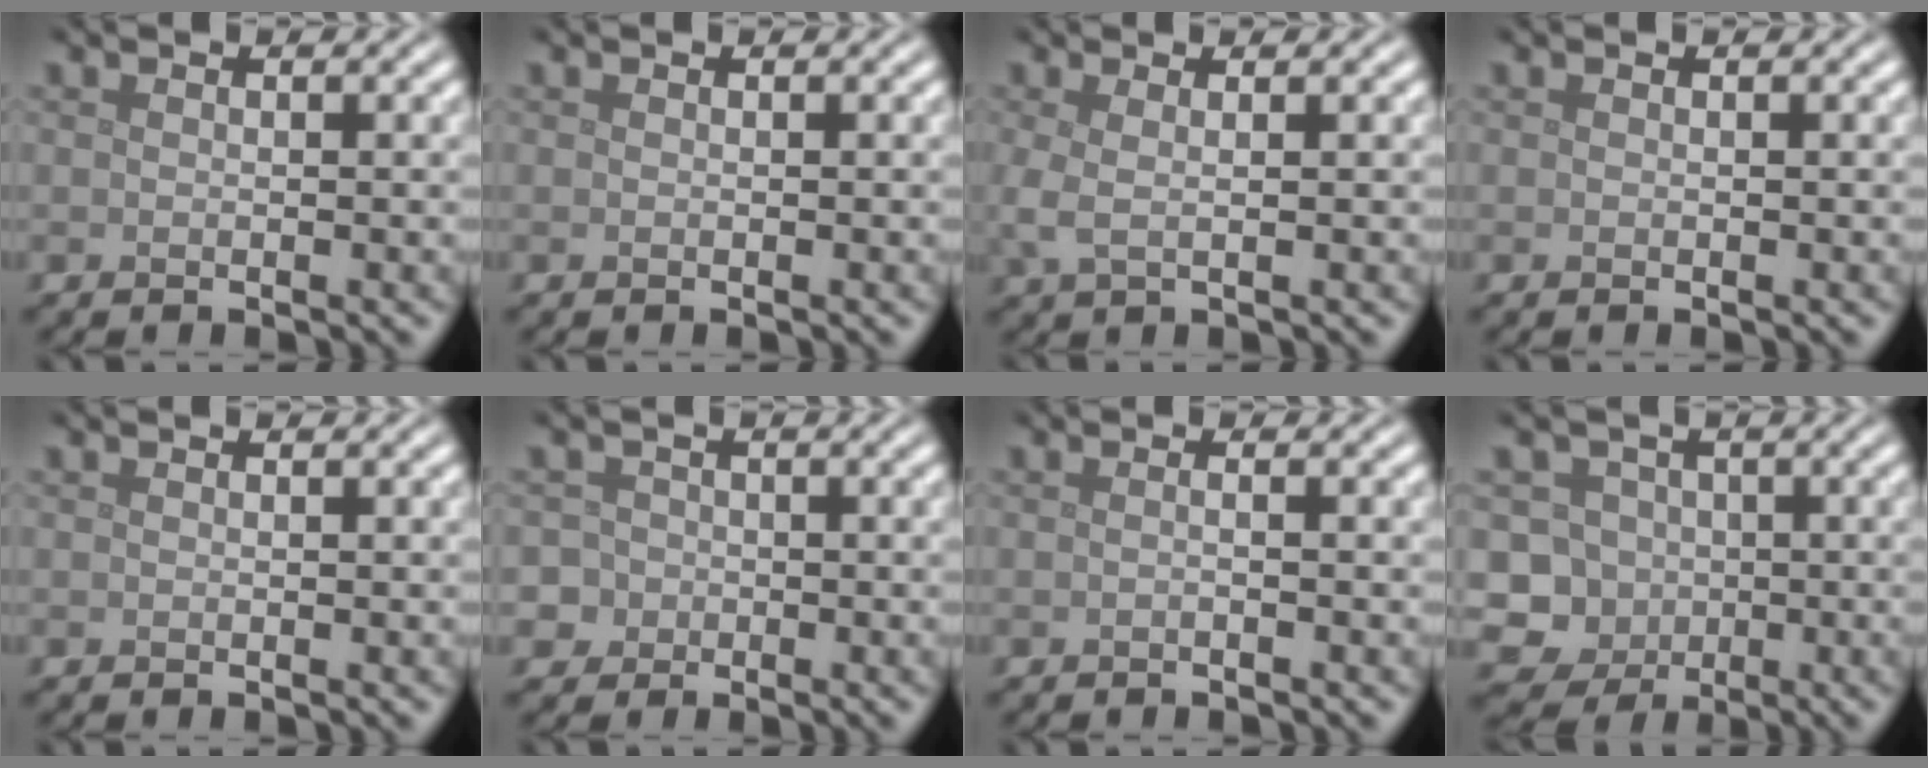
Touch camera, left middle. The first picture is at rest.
{"total": 0.0}
{"total": 1.9, "force": [0.4, 0.7, 1.8], "torque": [-0.037, 0.002, 0.005]}
{"total": 0.0}
{"total": 0.0}
{"total": 3.8, "force": [-0.8, 3.7, 0.7], "torque": [0.003, 0.014, -0.040]}
{"total": 0.8, "force": [-0.1, 0.3, 0.8], "torque": [-0.010, -0.006, -0.010]}
{"total": 7.2, "force": [-2.1, 6.7, 1.9], "torque": [-0.021, 0.009, -0.063]}